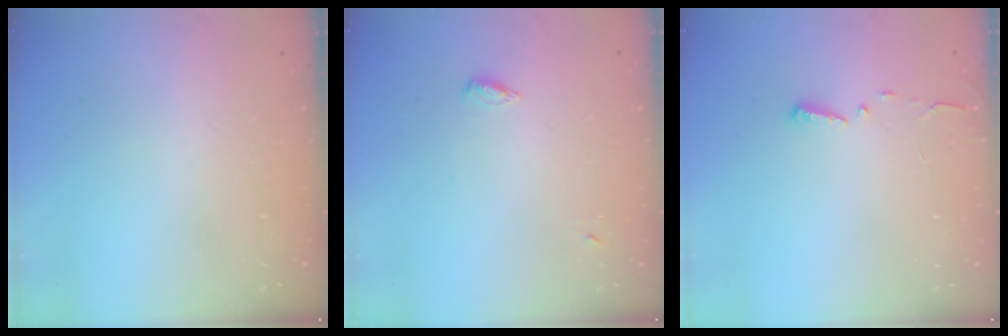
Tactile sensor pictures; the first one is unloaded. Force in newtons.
{"total": 3.1, "press": 3.0, "slide": 0.7}
{"total": 3.0, "press": 2.9, "slide": 0.3}